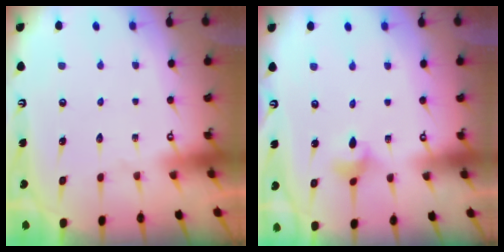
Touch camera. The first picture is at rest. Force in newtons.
{"total": 3.3, "press": 3.2, "slide": 0.7}